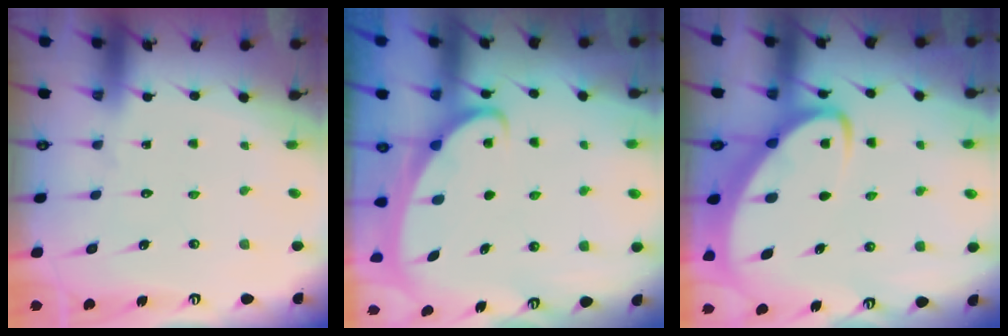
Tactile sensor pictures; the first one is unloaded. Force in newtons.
{"total": 2.2, "press": 2.2, "slide": 0.3}
{"total": 5.2, "press": 5.1, "slide": 0.6}